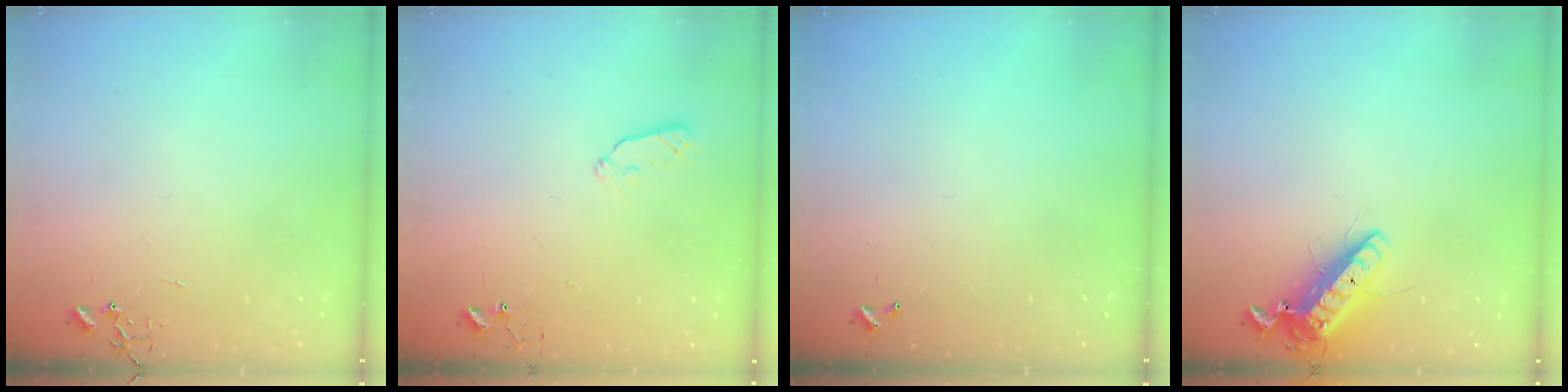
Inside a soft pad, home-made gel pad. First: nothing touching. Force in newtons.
{"total": 5.9, "press": 5.9, "slide": 0.6}
{"total": 0.0}
{"total": 13.9, "press": 13.7, "slide": 2.5}